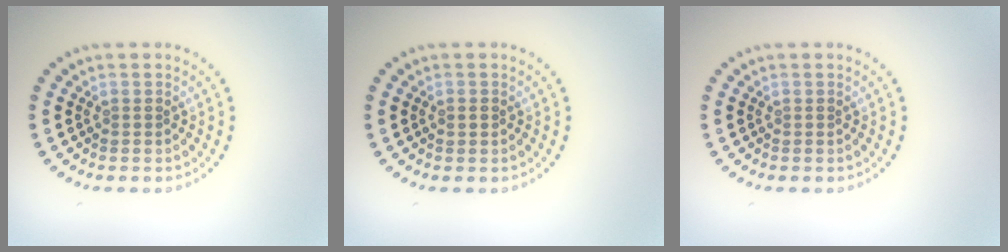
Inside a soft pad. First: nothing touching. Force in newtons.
{"total": 1.0, "press": 1.0, "slide": 0.0}
{"total": 0.0}